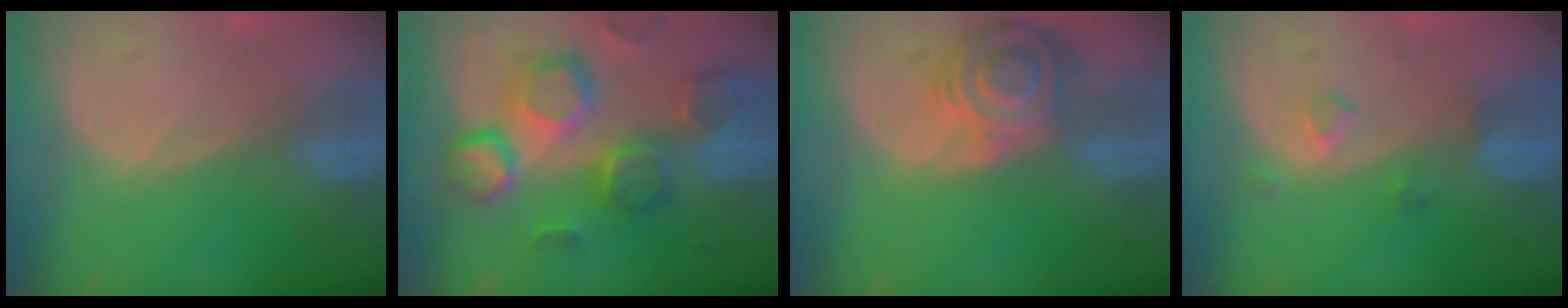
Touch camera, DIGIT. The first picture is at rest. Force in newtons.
{"total": 12.5, "press": 10.9, "slide": 6.1}
{"total": 8.4, "press": 7.4, "slide": 3.9}
{"total": 2.1, "press": 2.1, "slide": 0.1}